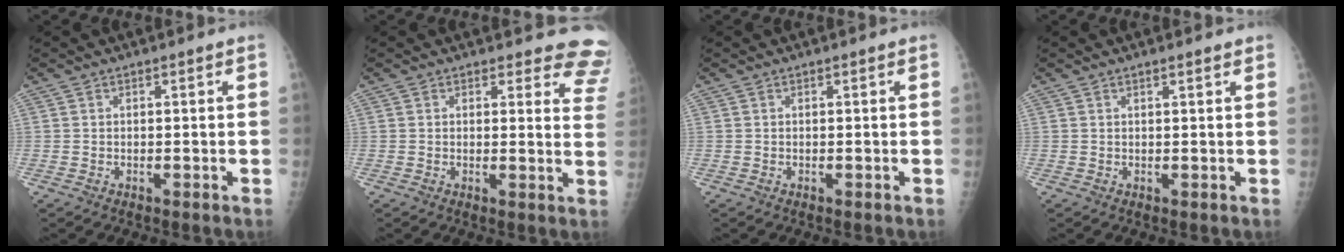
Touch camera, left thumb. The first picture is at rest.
{"total": 9.4, "force": [8.9, 3.0, 0.6], "torque": [0.050, -0.069, 0.058]}
{"total": 0.0}
{"total": 1.5, "force": [1.1, 0.2, 1.0], "torque": [-0.011, 0.000, 0.015]}